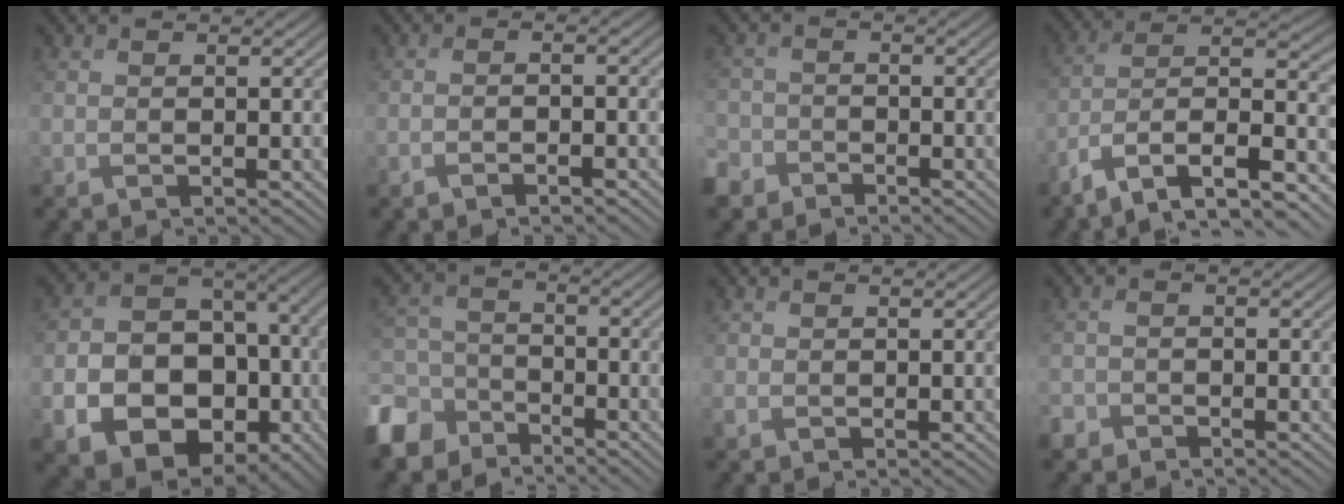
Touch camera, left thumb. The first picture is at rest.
{"total": 1.6, "force": [-1.0, 0.0, 1.2], "torque": [-0.025, 0.004, -0.020]}
{"total": 4.3, "force": [-2.8, 3.1, 0.9], "torque": [-0.024, -0.004, -0.065]}
{"total": 12.2, "force": [-6.7, 5.0, 8.9], "torque": [-0.180, -0.011, -0.124]}
{"total": 17.0, "force": [-5.0, 13.2, 9.5], "torque": [-0.178, -0.056, -0.059]}
{"total": 9.0, "force": [-6.3, 5.5, 3.3], "torque": [-0.097, -0.013, -0.142]}
{"total": 0.8, "force": [0.2, 0.7, 0.3], "torque": [-0.011, 0.000, 0.005]}
{"total": 1.6, "force": [-1.3, 1.0, 0.2], "torque": [-0.004, -0.002, -0.033]}